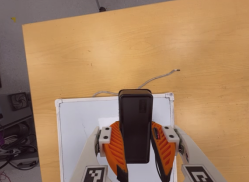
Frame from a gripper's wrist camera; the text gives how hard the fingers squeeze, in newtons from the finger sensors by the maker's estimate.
{"total": 10.0, "left": 8.5, "right": 11.5}